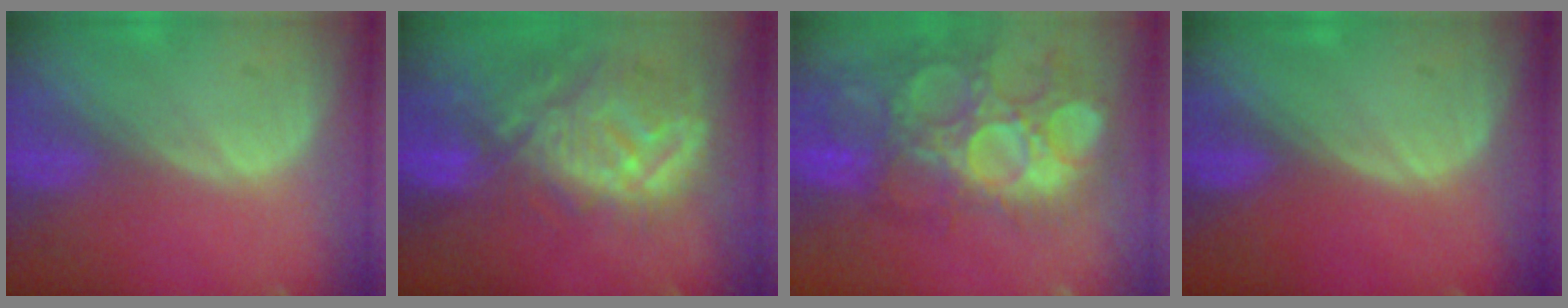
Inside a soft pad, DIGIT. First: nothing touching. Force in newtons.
{"total": 11.9, "press": 10.9, "slide": 4.9}
{"total": 13.5, "press": 12.4, "slide": 5.4}
{"total": 0.0}